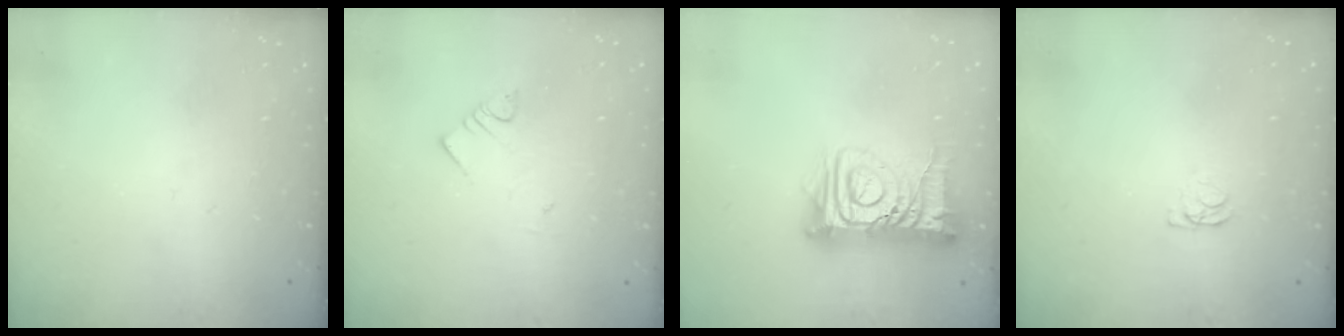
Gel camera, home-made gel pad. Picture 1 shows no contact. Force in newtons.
{"total": 3.2, "press": 3.2, "slide": 0.3}
{"total": 13.2, "press": 13.1, "slide": 1.8}
{"total": 1.2, "press": 1.1, "slide": 0.3}